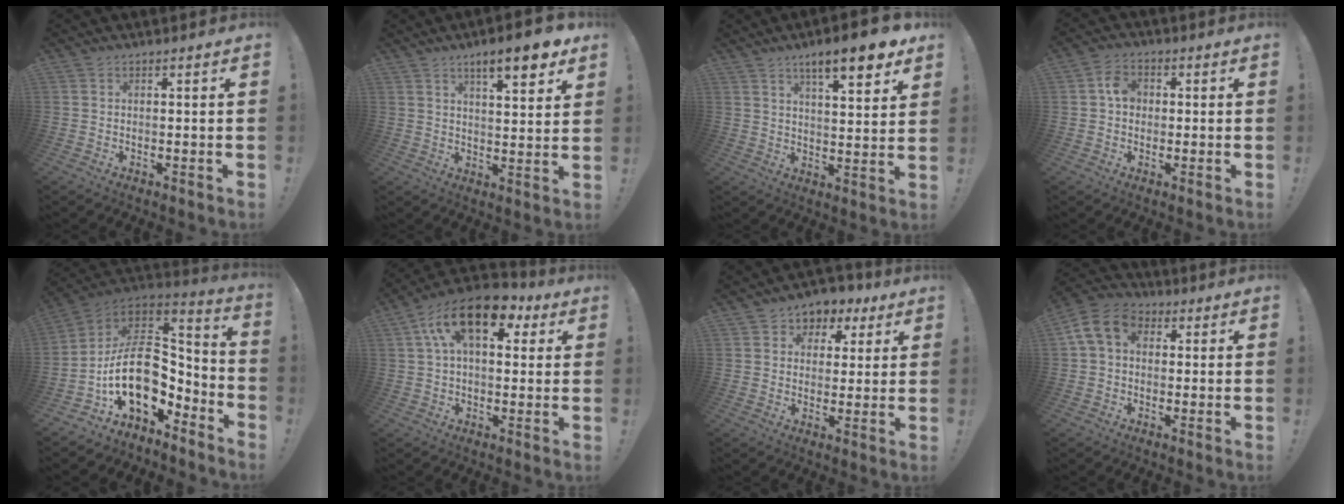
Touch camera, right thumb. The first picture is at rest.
{"total": 10.3, "force": [6.5, 2.4, 7.6], "torque": [-0.101, -0.036, 0.104]}
{"total": 11.6, "force": [7.7, 2.2, 8.5], "torque": [-0.113, -0.049, 0.119]}
{"total": 5.5, "force": [0.4, 4.5, 3.2], "torque": [-0.040, 0.007, 0.006]}
{"total": 23.0, "force": [-2.1, 15.5, 17.0], "torque": [-0.295, 0.006, -0.012]}
{"total": 16.1, "force": [6.5, 8.4, 12.2], "torque": [-0.211, -0.009, 0.114]}
{"total": 5.7, "force": [1.8, 5.3, 1.3], "torque": [-0.002, -0.016, 0.034]}
{"total": 10.7, "force": [2.7, 7.9, 6.7], "torque": [-0.121, 0.014, 0.060]}